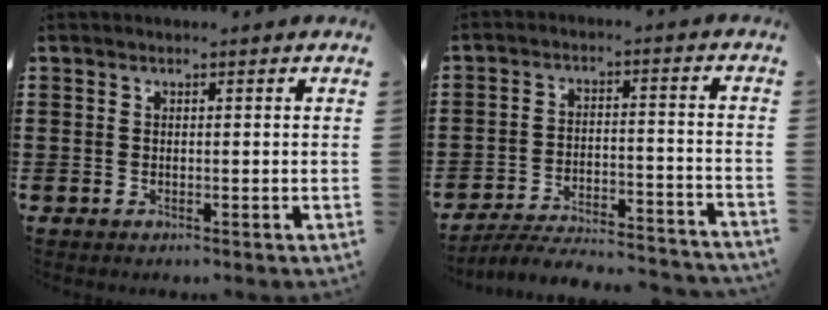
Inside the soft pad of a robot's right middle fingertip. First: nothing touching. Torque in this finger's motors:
{"motor_torque": [1.83, -0.31, 0.07, 0.06]}